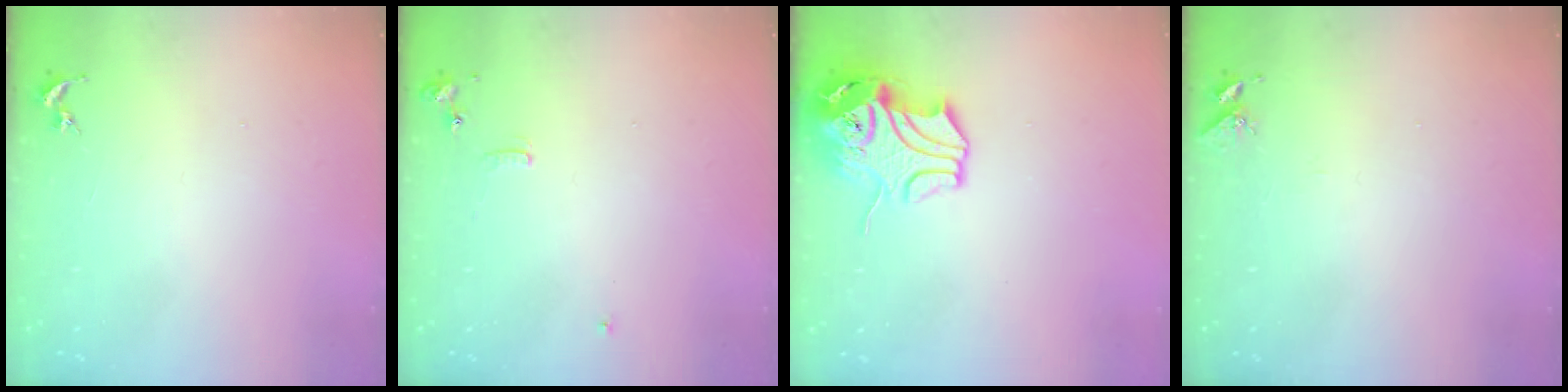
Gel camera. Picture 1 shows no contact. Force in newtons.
{"total": 5.7, "press": 5.6, "slide": 0.7}
{"total": 12.3, "press": 12.2, "slide": 1.9}
{"total": 5.0, "press": 5.0, "slide": 0.4}